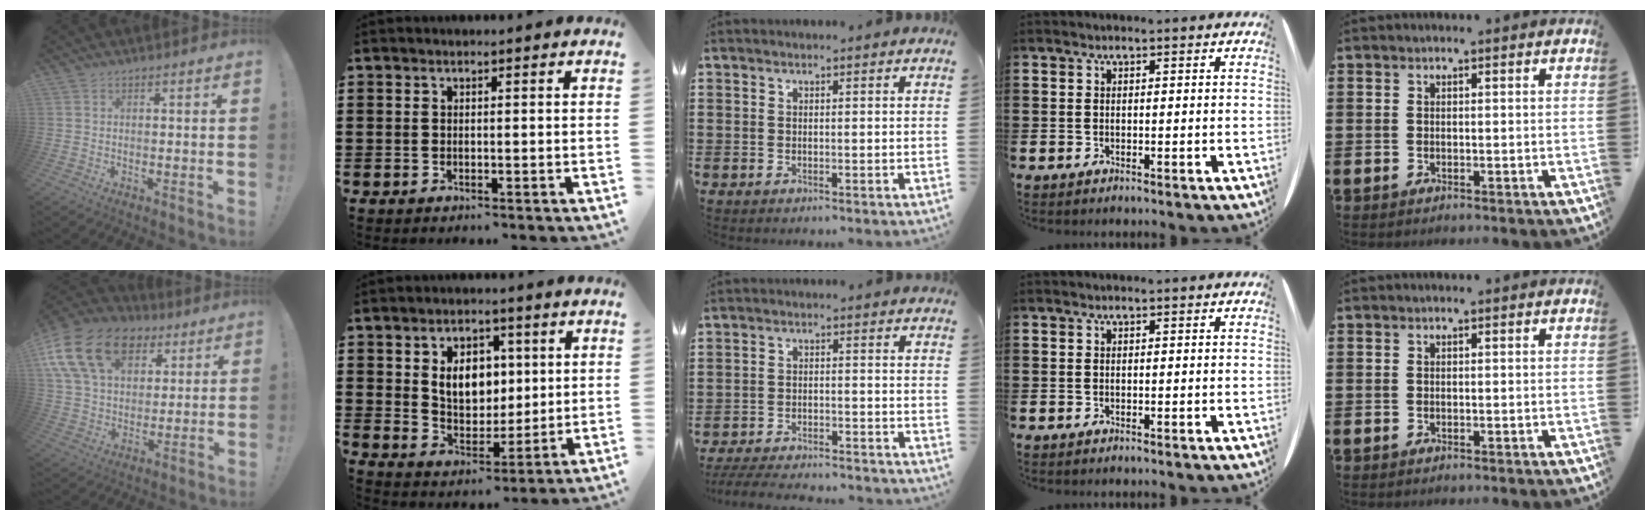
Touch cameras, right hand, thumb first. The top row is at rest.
{"thumb": {"total": 21.0, "force": [9.7, 14.0, 12.2], "torque": [-0.202, -0.037, 0.179]}, "index": {"total": 7.6, "force": [1.8, 5.5, 4.9], "torque": [-0.092, 0.009, 0.028]}, "middle": {"total": 4.5, "force": [-4.4, 0.1, 1.2], "torque": [-0.025, -0.004, -0.088]}}